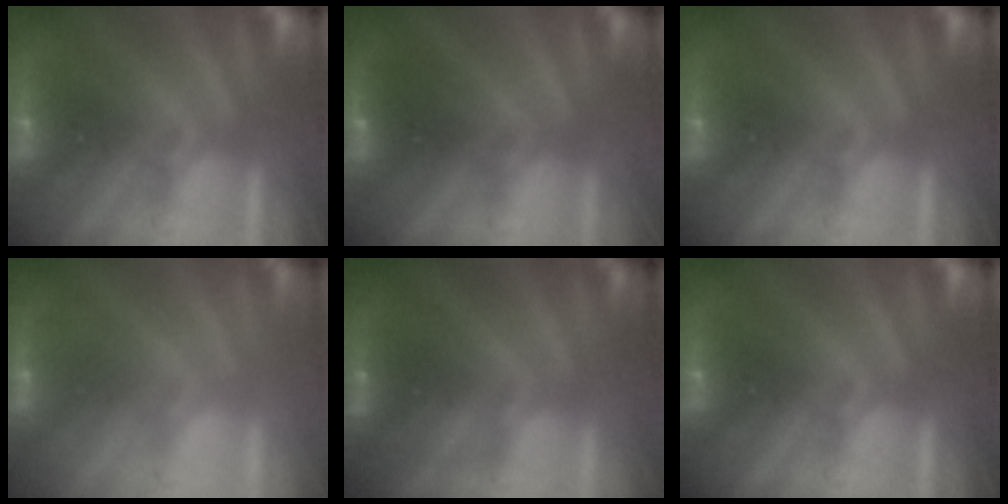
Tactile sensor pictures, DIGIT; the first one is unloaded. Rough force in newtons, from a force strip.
{"total": 2.7}
{"total": 0.0}
{"total": 2.3}
{"total": 2.1}
{"total": 0.0}